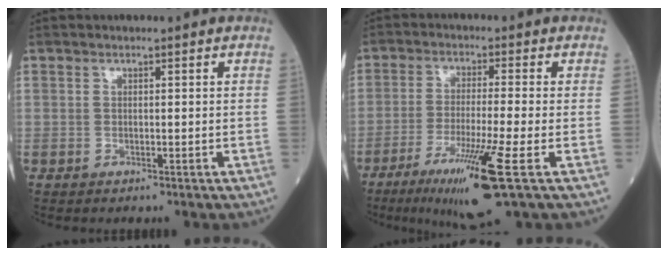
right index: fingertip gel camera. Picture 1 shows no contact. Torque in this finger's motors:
{"motor_torque": [1.42, -0.71, 0.77, 0.21]}